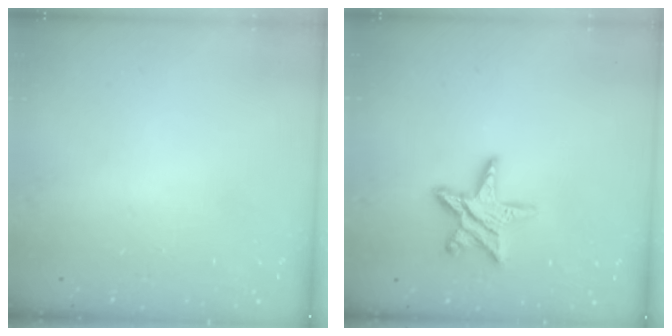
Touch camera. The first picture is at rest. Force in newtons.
{"total": 10.8, "press": 10.7, "slide": 0.8}